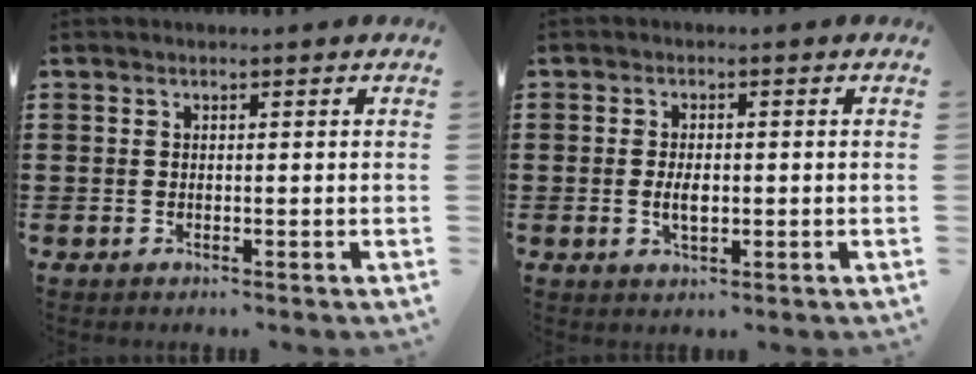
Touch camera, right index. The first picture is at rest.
{"total": 3.1, "force": [-0.3, 1.4, 2.8], "torque": [-0.051, 0.003, -0.005]}